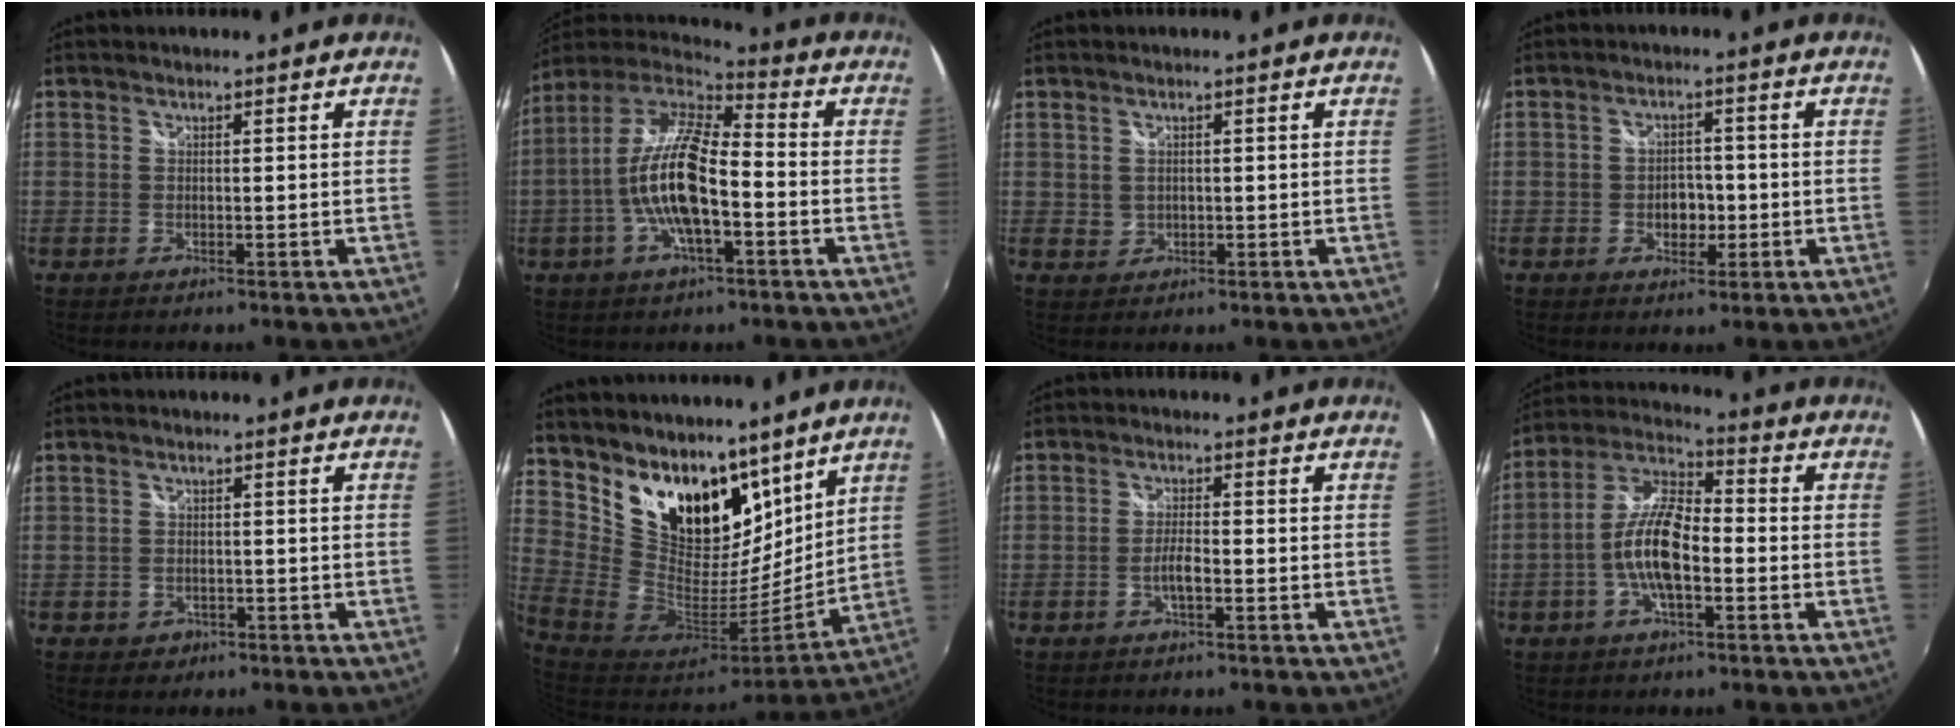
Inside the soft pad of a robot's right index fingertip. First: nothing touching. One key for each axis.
{"total": 15.5, "fx": -3.9, "fy": 4.8, "fz": 14.2, "tx": -0.270, "ty": 0.000, "tz": -0.076}
{"total": 1.8, "fx": 0.2, "fy": 1.7, "fz": 0.8, "tx": -0.010, "ty": 0.001, "tz": 0.006}
{"total": 4.0, "fx": -1.1, "fy": 3.0, "fz": 2.5, "tx": -0.041, "ty": 0.003, "tz": -0.013}
{"total": 2.7, "fx": -1.1, "fy": 2.3, "fz": 0.8, "tx": -0.020, "ty": 0.001, "tz": -0.012}
{"total": 20.6, "fx": 13.8, "fy": 12.1, "fz": 9.2, "tx": -0.208, "ty": 0.000, "tz": 0.262}
{"total": 2.9, "fx": -1.3, "fy": 0.5, "fz": 2.6, "tx": -0.054, "ty": 0.001, "tz": -0.025}
{"total": 11.4, "fx": -3.0, "fy": 4.2, "fz": 10.1, "tx": -0.211, "ty": 0.009, "tz": -0.061}